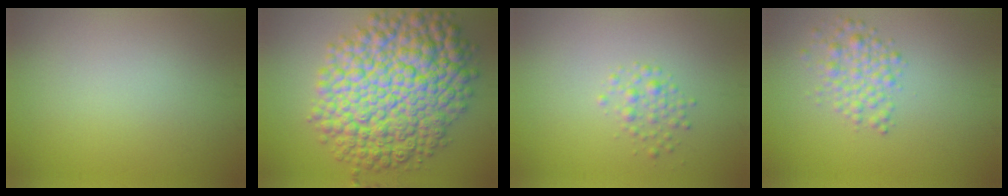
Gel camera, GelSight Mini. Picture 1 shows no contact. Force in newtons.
{"total": 14.1, "press": 14.1, "slide": 0.3}
{"total": 1.6, "press": 1.6, "slide": 0.1}
{"total": 2.8, "press": 2.8, "slide": 0.0}